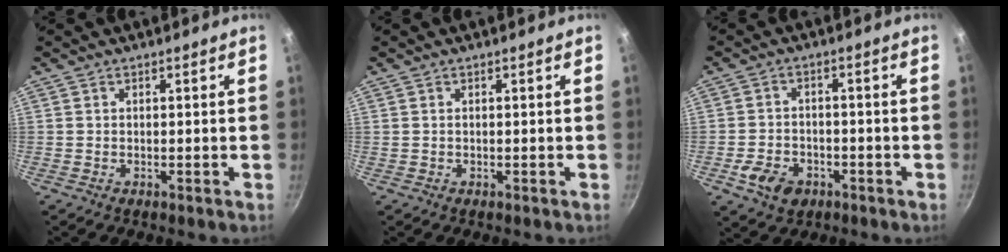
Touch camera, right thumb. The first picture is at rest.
{"total": 0.0}
{"total": 6.9, "force": [-3.2, 4.9, 3.7], "torque": [-0.059, 0.022, -0.051]}